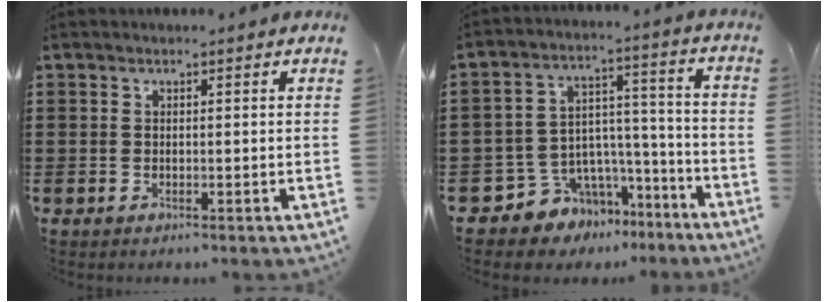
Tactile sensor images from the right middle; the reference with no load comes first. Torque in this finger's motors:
{"motor_torque": [2.14, 0.00, 0.07, 0.04]}